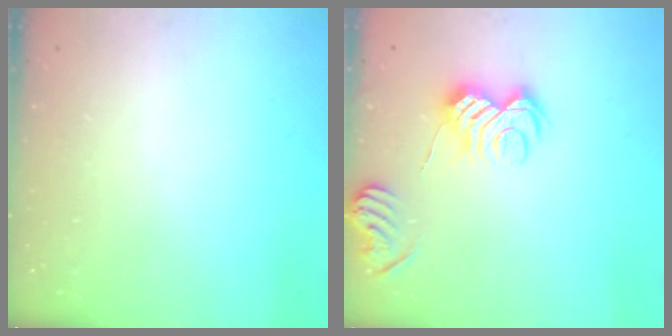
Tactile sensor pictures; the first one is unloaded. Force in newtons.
{"total": 10.3, "press": 10.3, "slide": 0.7}